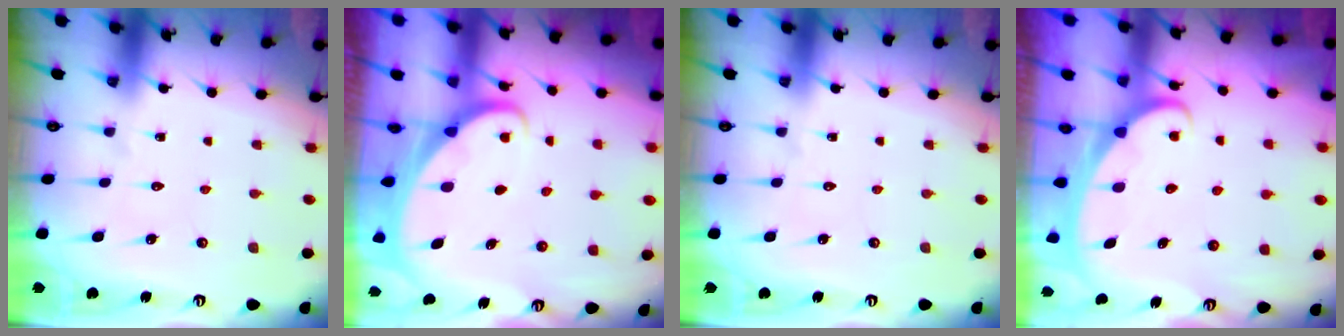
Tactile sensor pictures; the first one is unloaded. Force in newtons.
{"total": 2.7, "press": 2.7, "slide": 0.4}
{"total": 0.0}
{"total": 2.4, "press": 2.4, "slide": 0.3}